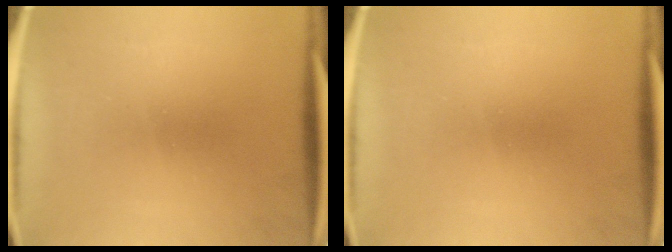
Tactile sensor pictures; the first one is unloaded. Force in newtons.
{"total": 0.0}